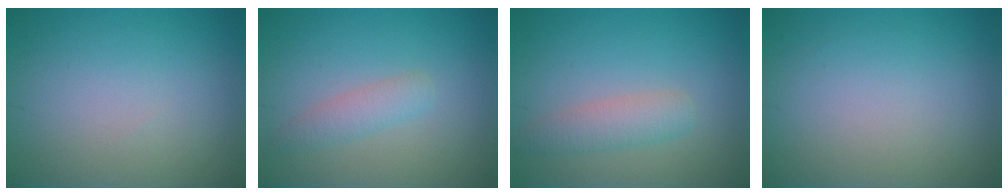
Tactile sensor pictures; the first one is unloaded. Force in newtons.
{"total": 1.9, "press": 1.9, "slide": 0.1}
{"total": 2.6, "press": 2.6, "slide": 0.2}
{"total": 0.0}